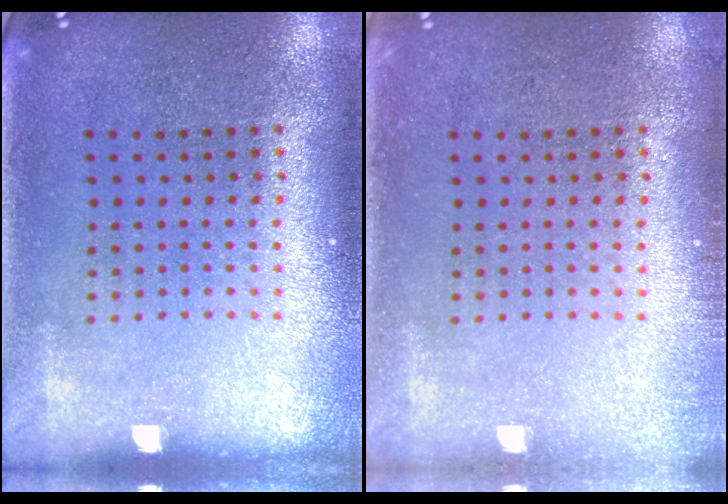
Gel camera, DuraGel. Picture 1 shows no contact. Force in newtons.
{"total": 0.8, "press": 0.8, "slide": 0.0}